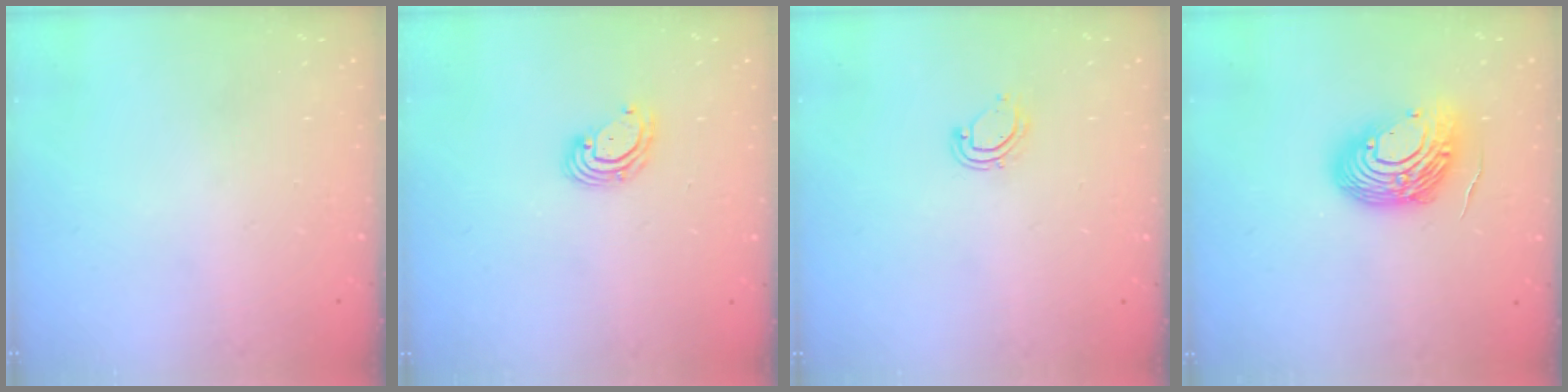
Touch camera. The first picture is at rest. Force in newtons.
{"total": 5.1, "press": 5.0, "slide": 0.6}
{"total": 5.2, "press": 5.2, "slide": 0.4}
{"total": 13.1, "press": 12.9, "slide": 2.2}